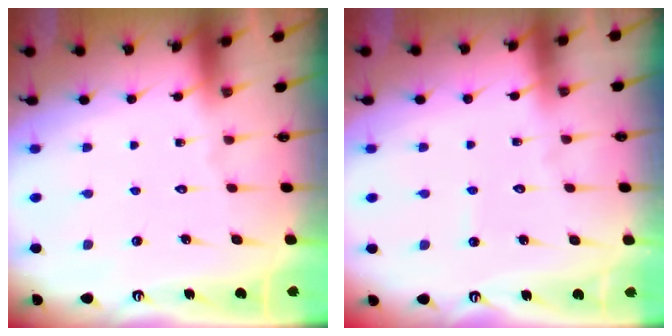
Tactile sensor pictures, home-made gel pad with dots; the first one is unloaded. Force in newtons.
{"total": 2.4, "press": 2.4, "slide": 0.3}